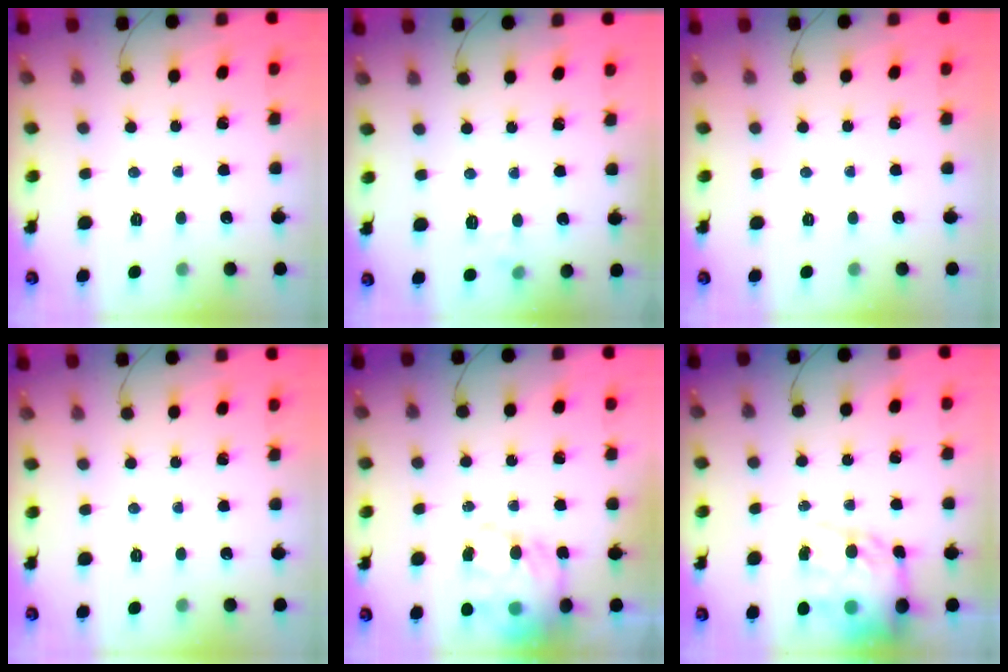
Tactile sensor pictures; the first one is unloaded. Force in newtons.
{"total": 6.1, "press": 5.8, "slide": 1.9}
{"total": 0.0}
{"total": 0.0}
{"total": 18.5, "press": 18.1, "slide": 4.0}
{"total": 17.7, "press": 17.1, "slide": 4.8}